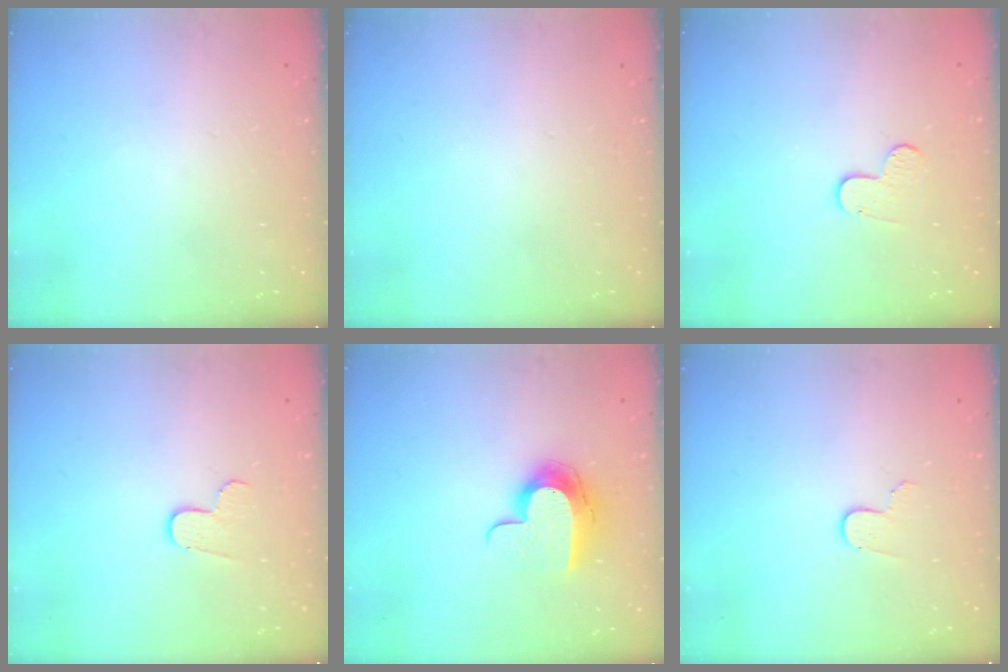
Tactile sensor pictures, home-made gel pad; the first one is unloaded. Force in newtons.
{"total": 0.0}
{"total": 5.5, "press": 5.5, "slide": 0.5}
{"total": 6.1, "press": 6.1, "slide": 0.5}
{"total": 12.3, "press": 12.3, "slide": 0.9}
{"total": 3.8, "press": 3.8, "slide": 0.3}